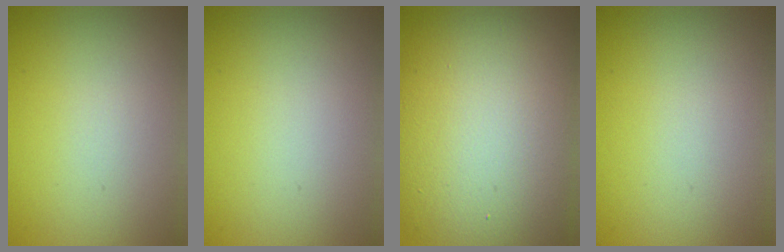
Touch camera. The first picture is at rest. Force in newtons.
{"total": 0.0}
{"total": 14.2, "press": 14.2, "slide": 0.7}
{"total": 0.0}